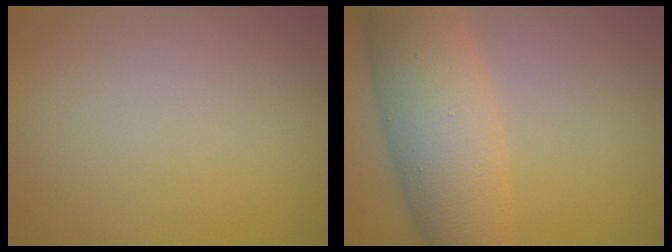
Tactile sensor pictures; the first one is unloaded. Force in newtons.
{"total": 9.0, "press": 9.0, "slide": 0.2}